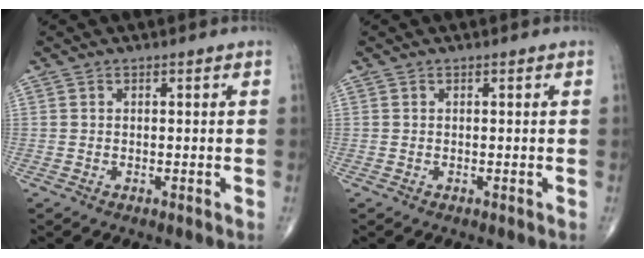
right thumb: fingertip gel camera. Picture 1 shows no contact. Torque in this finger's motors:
{"motor_torque": [0.01, 0.01, 0.00, 0.01, 0.00]}